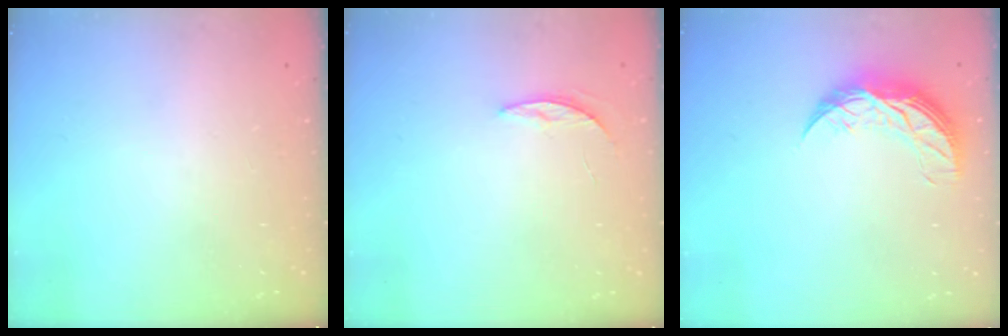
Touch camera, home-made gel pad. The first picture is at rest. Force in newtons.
{"total": 4.5, "press": 4.4, "slide": 0.4}
{"total": 9.7, "press": 9.7, "slide": 0.5}